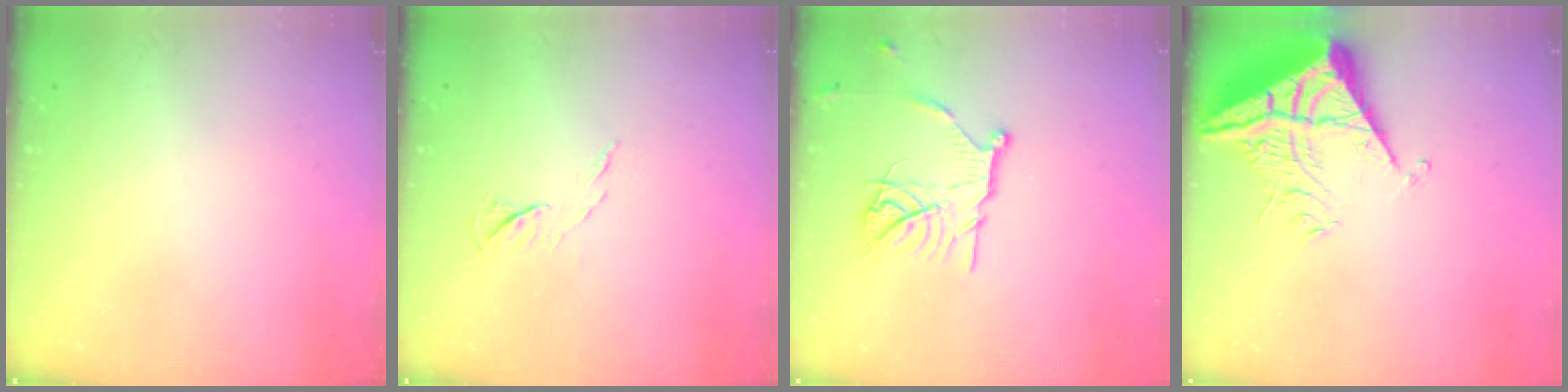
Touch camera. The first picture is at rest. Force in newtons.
{"total": 5.0, "press": 5.0, "slide": 0.7}
{"total": 14.2, "press": 14.2, "slide": 1.2}
{"total": 8.8, "press": 8.7, "slide": 0.8}